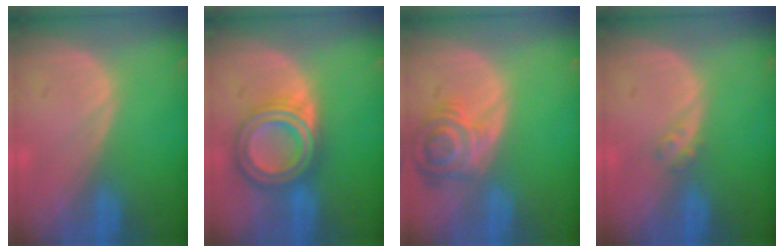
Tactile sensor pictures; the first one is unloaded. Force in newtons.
{"total": 7.9, "press": 7.9, "slide": 0.5}
{"total": 7.4, "press": 6.6, "slide": 3.4}
{"total": 1.6, "press": 1.4, "slide": 0.8}